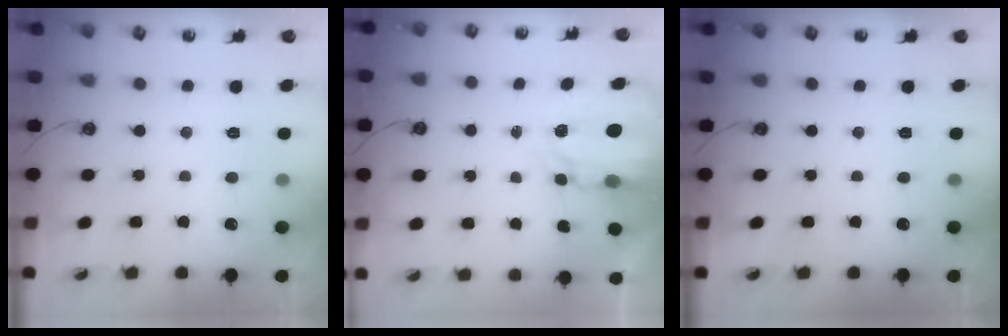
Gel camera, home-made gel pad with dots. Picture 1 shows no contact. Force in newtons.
{"total": 3.9, "press": 3.9, "slide": 0.1}
{"total": 0.0}